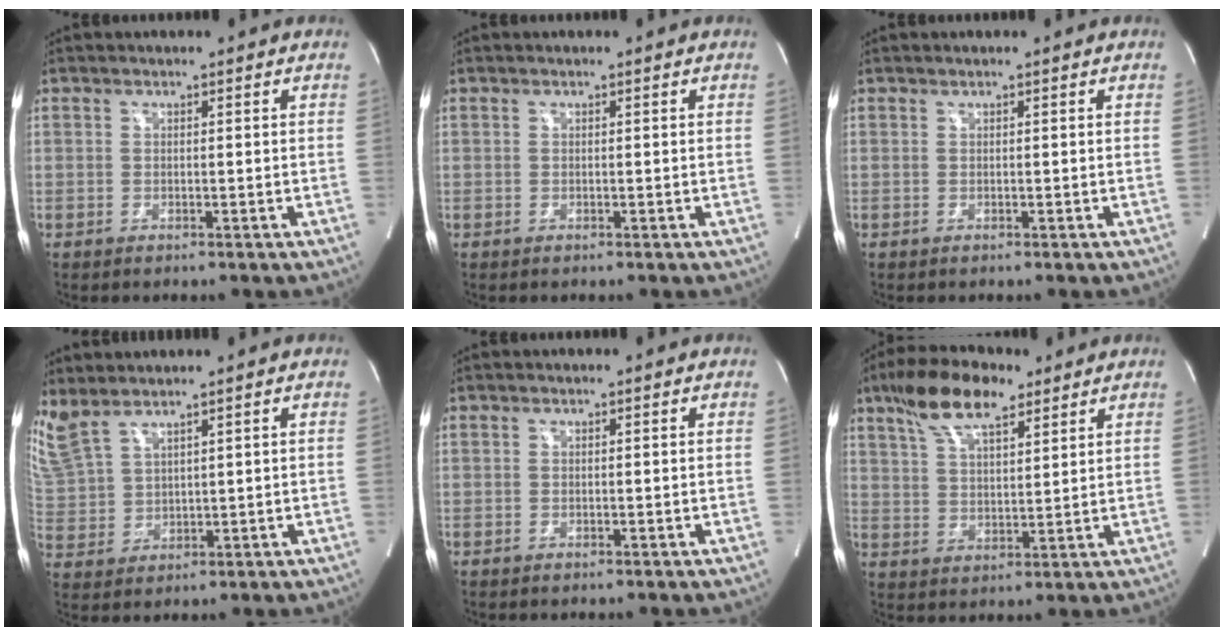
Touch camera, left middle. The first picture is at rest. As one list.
[{"total": 0.0}, {"total": 0.0}, {"total": 8.3, "force": [6.8, 3.0, 3.7], "torque": [-0.115, 0.005, 0.162]}, {"total": 0.0}, {"total": 11.3, "force": [7.5, 3.8, 7.5], "torque": [-0.146, 0.020, 0.140]}]